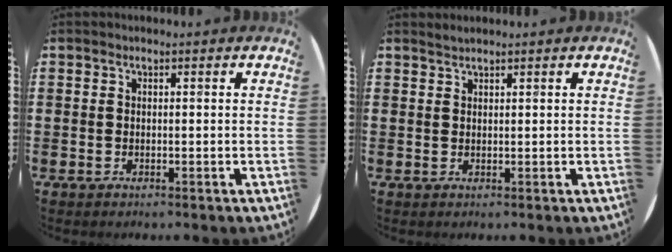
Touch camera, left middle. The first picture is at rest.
{"total": 0.9, "force": [0.8, -0.1, 0.0], "torque": [-0.002, -0.002, 0.017]}